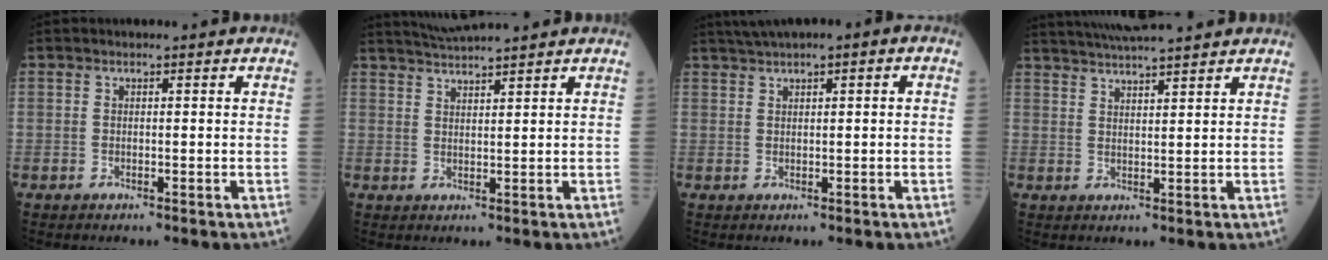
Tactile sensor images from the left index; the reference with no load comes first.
{"total": 5.5, "force": [5.1, -0.8, 1.7], "torque": [-0.036, 0.024, 0.091]}
{"total": 4.0, "force": [2.1, 0.7, 3.4], "torque": [-0.064, 0.024, 0.038]}
{"total": 10.4, "force": [9.4, 0.0, 4.5], "torque": [-0.080, 0.029, 0.140]}